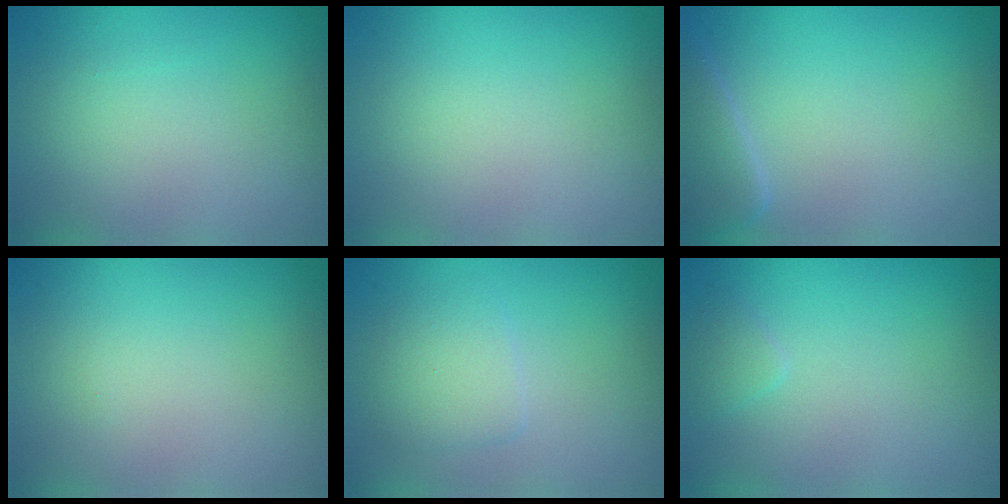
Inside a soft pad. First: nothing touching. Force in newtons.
{"total": 0.0}
{"total": 2.8, "press": 2.8, "slide": 0.2}
{"total": 0.0}
{"total": 2.3, "press": 2.3, "slide": 0.1}
{"total": 0.9, "press": 0.9, "slide": 0.1}